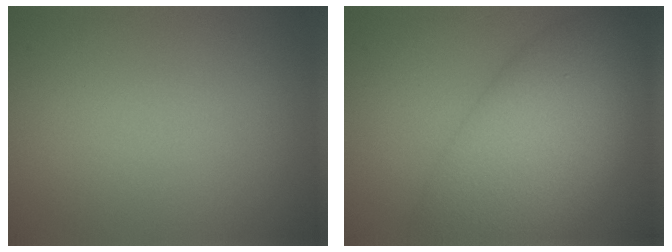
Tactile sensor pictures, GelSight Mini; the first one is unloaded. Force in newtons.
{"total": 11.2, "press": 11.2, "slide": 0.4}